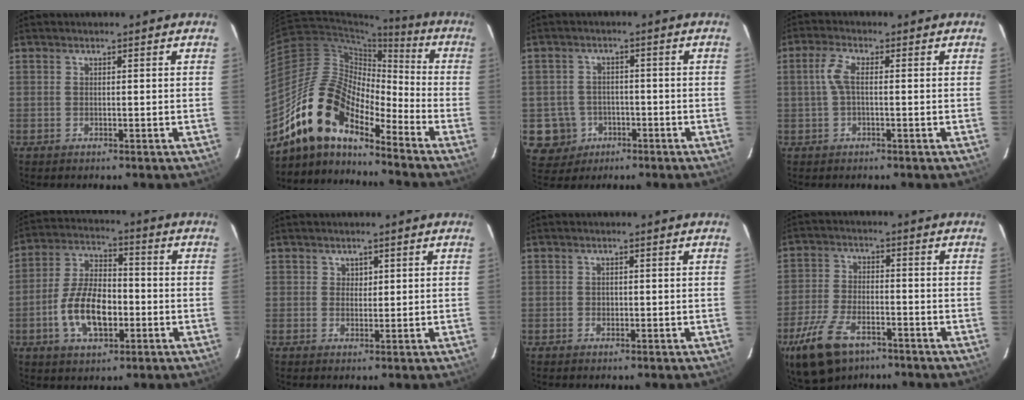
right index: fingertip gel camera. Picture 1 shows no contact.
{"total": 15.2, "force": [-12.2, 5.1, 7.4], "torque": [-0.127, 0.007, -0.247]}
{"total": 6.9, "force": [-2.3, 6.4, 0.7], "torque": [-0.036, 0.020, -0.026]}
{"total": 3.7, "force": [0.0, 1.1, 3.5], "torque": [-0.075, 0.008, 0.002]}
{"total": 12.1, "force": [-3.5, 6.2, 9.7], "torque": [-0.199, 0.011, -0.059]}
{"total": 1.4, "force": [0.7, 1.3, 0.1], "torque": [0.002, 0.005, 0.011]}
{"total": 0.7, "force": [-0.1, 0.7, 0.0], "torque": [0.003, 0.000, 0.000]}
{"total": 13.6, "force": [-8.6, 6.9, 8.0], "torque": [-0.196, -0.024, -0.160]}